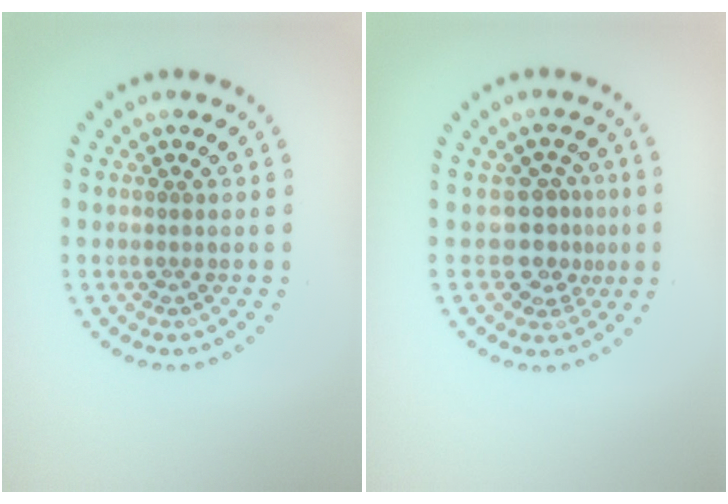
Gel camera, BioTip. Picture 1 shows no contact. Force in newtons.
{"total": 3.0, "press": 2.3, "slide": 1.9}